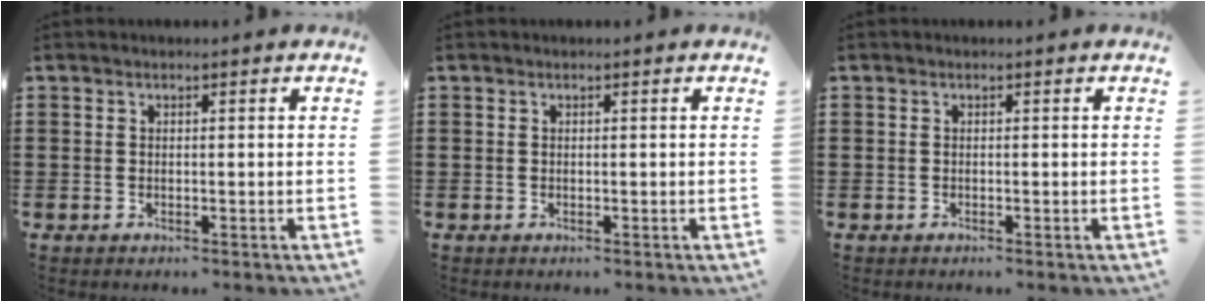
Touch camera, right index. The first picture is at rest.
{"total": 0.0}
{"total": 0.0}